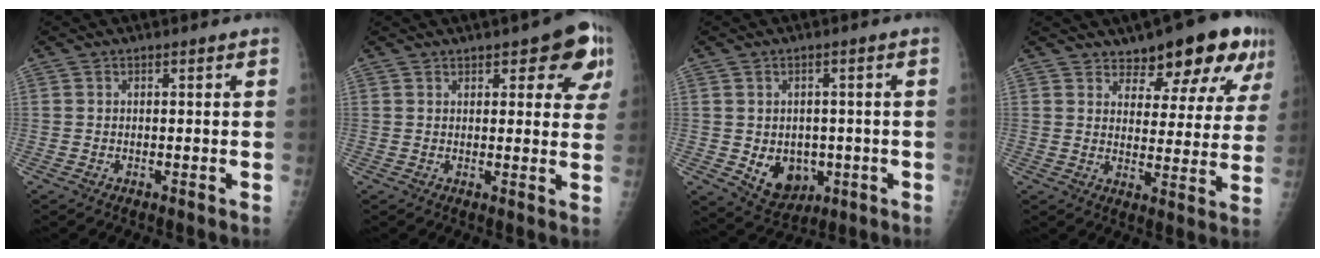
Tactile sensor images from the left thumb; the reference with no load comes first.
{"total": 9.7, "force": [4.8, 4.0, 7.4], "torque": [-0.046, -0.012, 0.051]}
{"total": 8.2, "force": [-1.6, 6.4, 4.9], "torque": [-0.043, 0.000, -0.007]}
{"total": 14.6, "force": [10.3, 5.1, 9.1], "torque": [-0.075, -0.062, 0.129]}